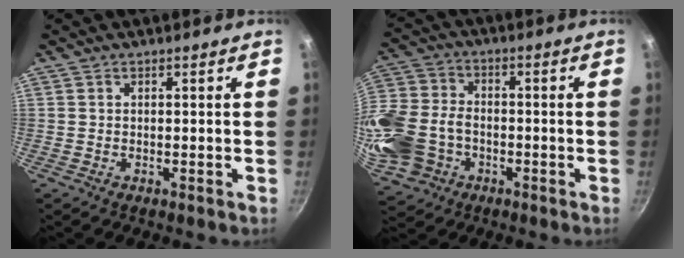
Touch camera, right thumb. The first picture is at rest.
{"total": 20.0, "force": [-5.6, 15.5, 11.4], "torque": [-0.271, 0.033, -0.105]}